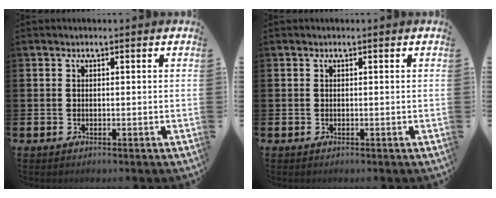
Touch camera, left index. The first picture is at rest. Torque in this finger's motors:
{"motor_torque": [-0.02, 0.01, 0.01, 0.01]}